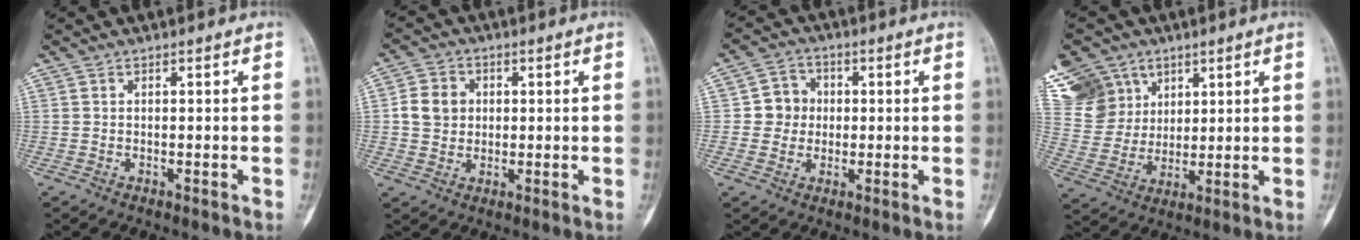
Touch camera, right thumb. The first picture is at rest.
{"total": 6.6, "force": [0.9, 5.7, 3.2], "torque": [-0.038, 0.004, 0.011]}
{"total": 6.1, "force": [0.3, 5.8, 1.9], "torque": [0.005, 0.010, -0.003]}
{"total": 17.0, "force": [9.1, 13.2, 5.6], "torque": [-0.105, -0.002, 0.194]}